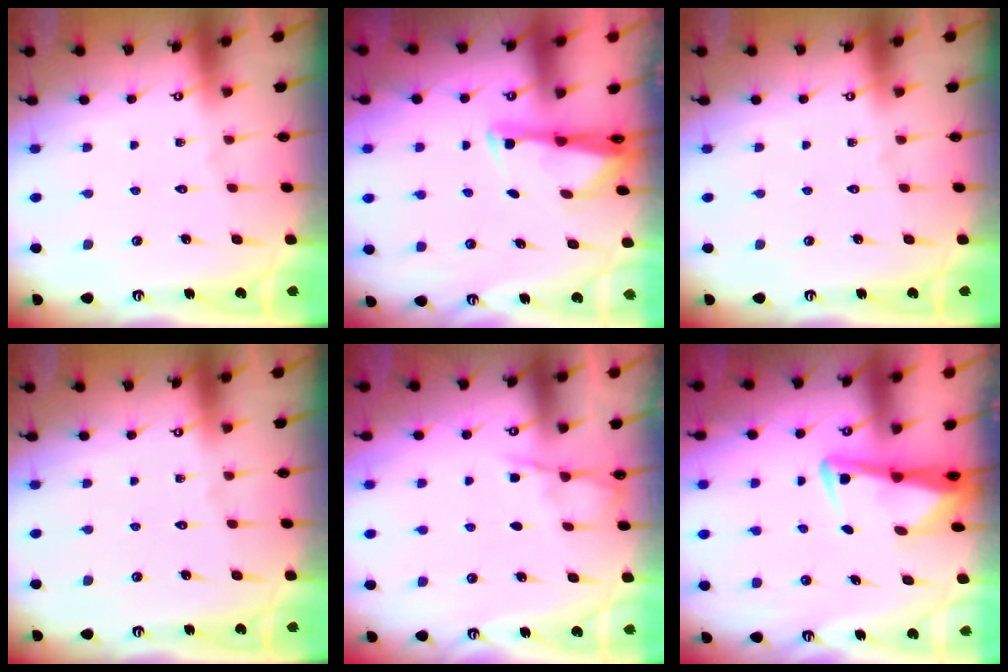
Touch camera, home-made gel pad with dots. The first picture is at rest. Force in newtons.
{"total": 2.7, "press": 2.7, "slide": 0.4}
{"total": 0.0}
{"total": 0.0}
{"total": 3.7, "press": 3.7, "slide": 0.5}
{"total": 3.8, "press": 3.7, "slide": 0.6}